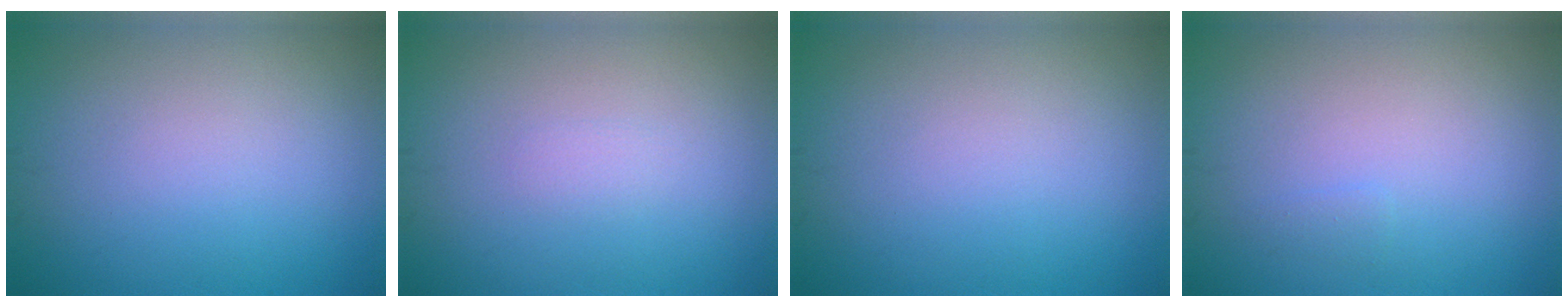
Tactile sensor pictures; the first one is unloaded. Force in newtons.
{"total": 0.7, "press": 0.7, "slide": 0.1}
{"total": 0.0}
{"total": 0.6, "press": 0.5, "slide": 0.1}